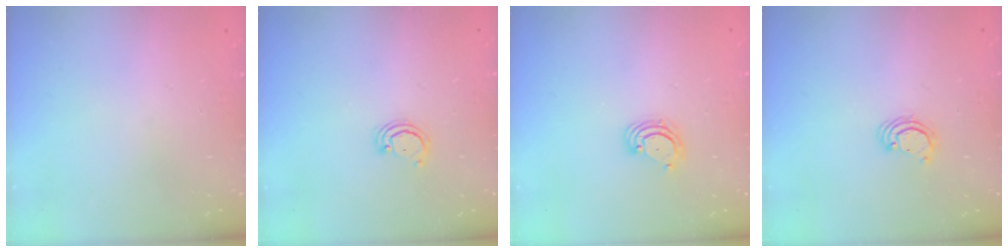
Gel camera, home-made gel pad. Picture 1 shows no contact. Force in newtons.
{"total": 2.6, "press": 2.6, "slide": 0.3}
{"total": 3.3, "press": 3.3, "slide": 0.3}
{"total": 2.2, "press": 2.2, "slide": 0.1}